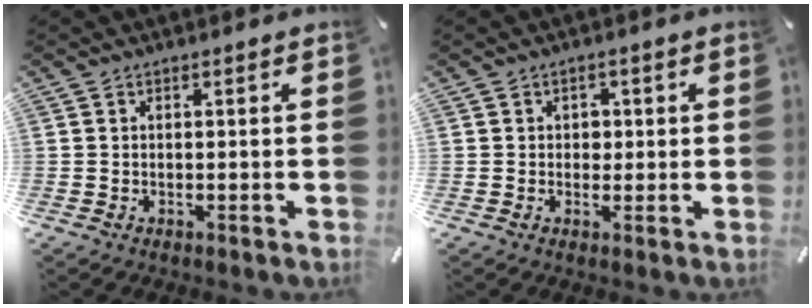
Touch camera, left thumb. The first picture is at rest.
{"total": 2.3, "force": [0.2, 2.0, 1.0], "torque": [0.001, -0.002, -0.005]}